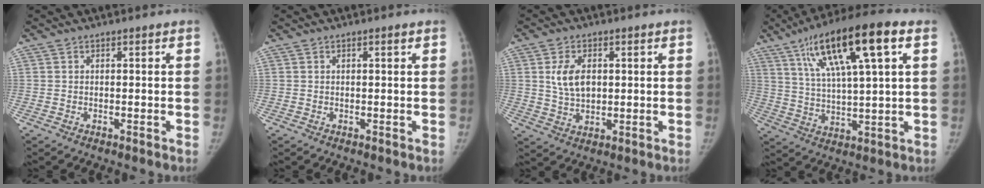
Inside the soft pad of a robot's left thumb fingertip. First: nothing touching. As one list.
[{"total": 0.6, "force": [0.3, 0.1, 0.5], "torque": [-0.005, 0.001, 0.004]}, {"total": 6.7, "force": [1.4, 4.3, 4.9], "torque": [-0.078, -0.007, 0.030]}, {"total": 19.2, "force": [8.3, 4.5, 16.7], "torque": [-0.279, 0.000, 0.142]}]